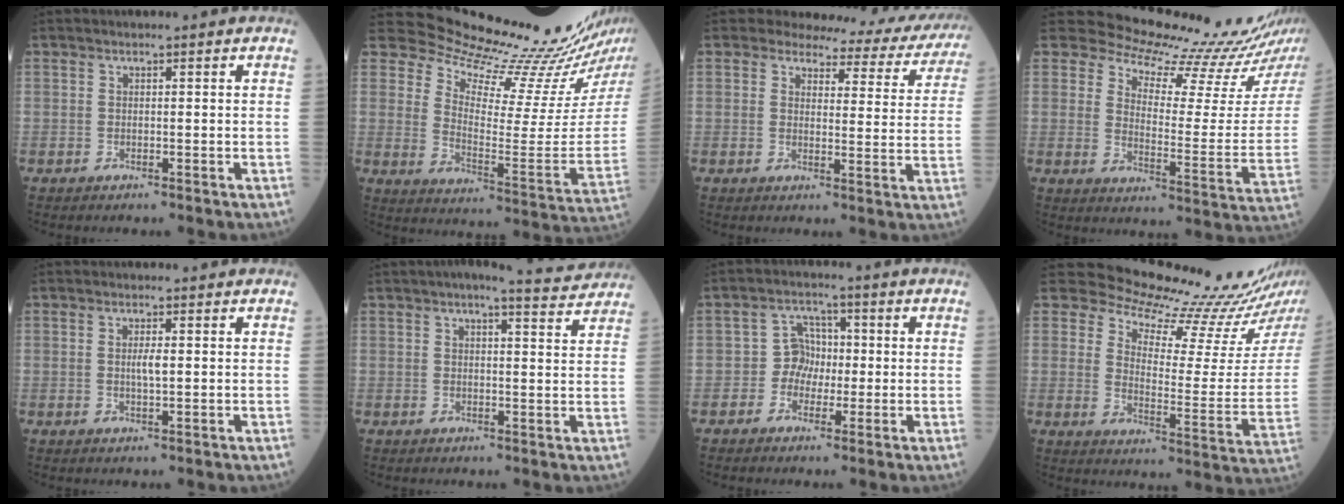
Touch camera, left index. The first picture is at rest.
{"total": 19.5, "force": [18.8, -0.5, 5.0], "torque": [-0.099, -0.125, 0.256]}
{"total": 15.1, "force": [14.4, 3.9, 2.3], "torque": [0.001, -0.058, 0.133]}
{"total": 15.1, "force": [14.6, 0.2, 3.8], "torque": [-0.066, -0.094, 0.184]}
{"total": 1.8, "force": [0.3, 0.2, 1.8], "torque": [-0.036, 0.000, 0.005]}
{"total": 7.4, "force": [6.7, 0.5, 3.0], "torque": [-0.043, 0.010, 0.069]}
{"total": 4.1, "force": [-0.5, 3.7, 1.6], "torque": [-0.024, 0.012, -0.018]}
{"total": 16.4, "force": [15.9, 0.2, 4.0], "torque": [-0.068, -0.100, 0.204]}